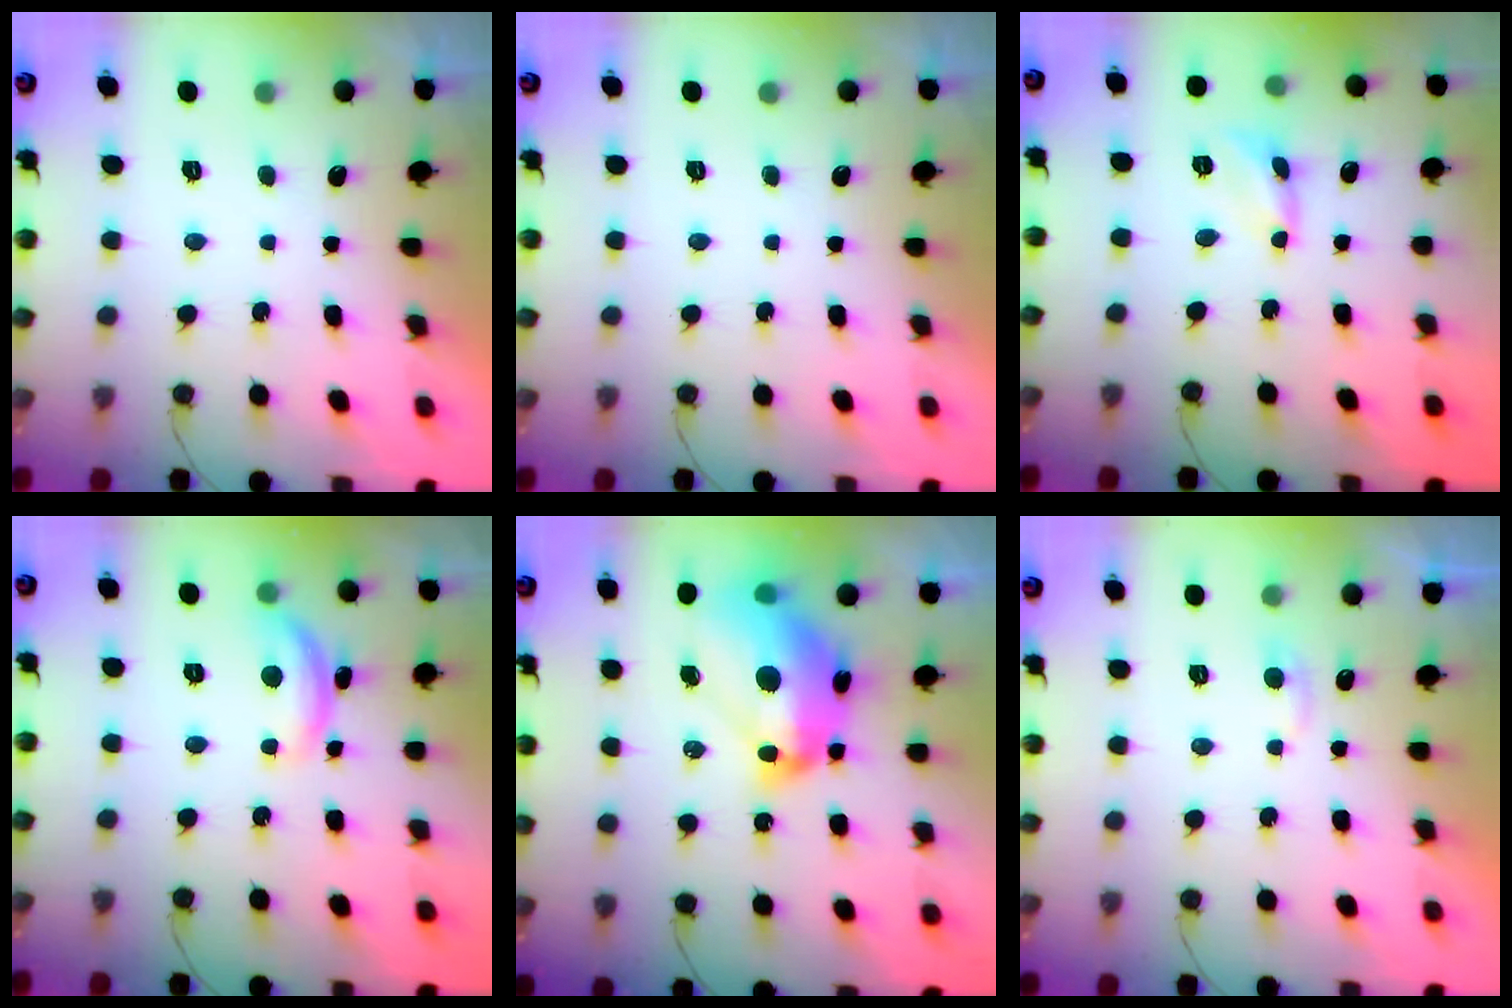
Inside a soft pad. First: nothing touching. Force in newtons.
{"total": 0.0}
{"total": 1.6, "press": 1.6, "slide": 0.1}
{"total": 10.9, "press": 10.9, "slide": 0.6}
{"total": 20.0, "press": 19.9, "slide": 1.4}
{"total": 2.7, "press": 2.7, "slide": 0.2}